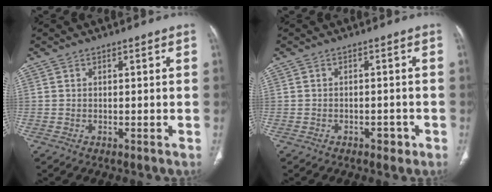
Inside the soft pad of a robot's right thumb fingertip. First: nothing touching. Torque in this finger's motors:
{"motor_torque": [0.02, 0.23, -0.10, 0.12, 0.11]}